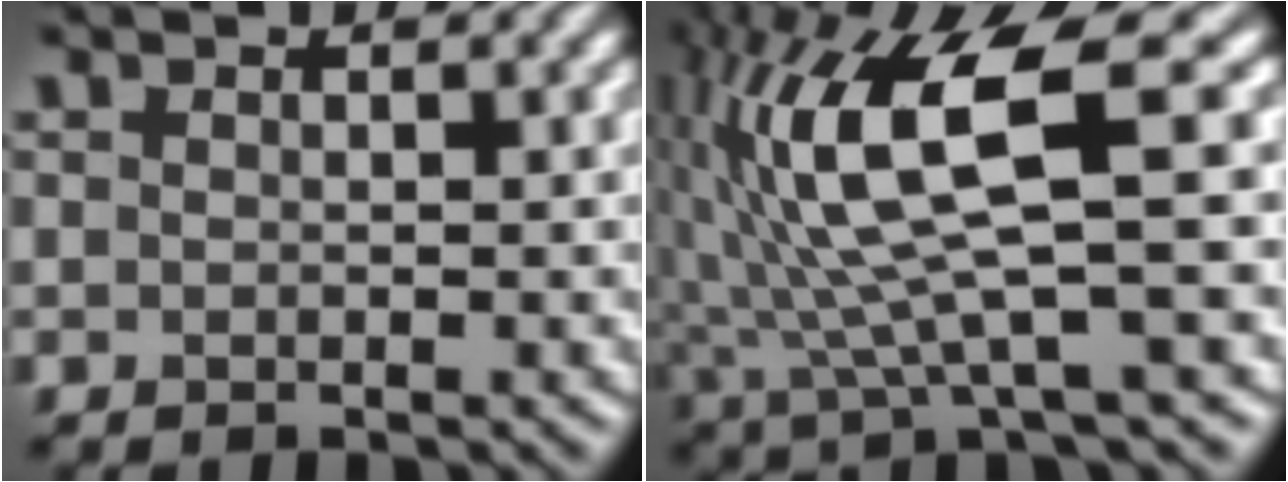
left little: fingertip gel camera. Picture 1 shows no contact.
{"total": 11.0, "force": [2.0, 2.6, 10.5], "torque": [-0.205, 0.002, 0.045]}